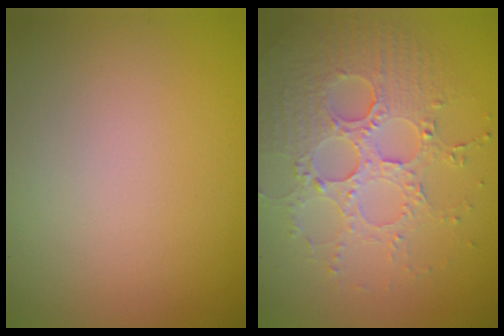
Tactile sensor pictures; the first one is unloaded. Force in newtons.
{"total": 4.5, "press": 4.2, "slide": 1.7}